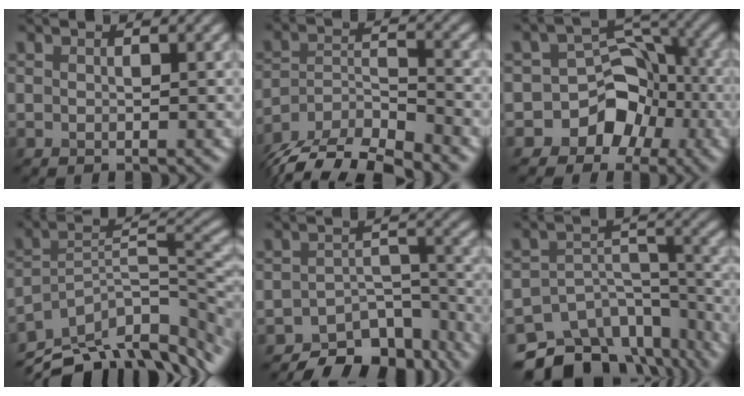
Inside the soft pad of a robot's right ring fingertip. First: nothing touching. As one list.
[{"total": 9.2, "force": [-8.0, 2.5, 3.8], "torque": [-0.070, -0.011, -0.136]}, {"total": 7.5, "force": [-3.8, 6.1, 2.0], "torque": [0.010, 0.013, -0.080]}, {"total": 12.3, "force": [-9.2, 4.6, 6.7], "torque": [-0.130, 0.016, -0.156]}, {"total": 7.7, "force": [-6.3, 3.3, 3.0], "torque": [-0.030, -0.010, -0.095]}, {"total": 14.5, "force": [-11.3, 7.9, 4.3], "torque": [-0.084, -0.016, -0.135]}]